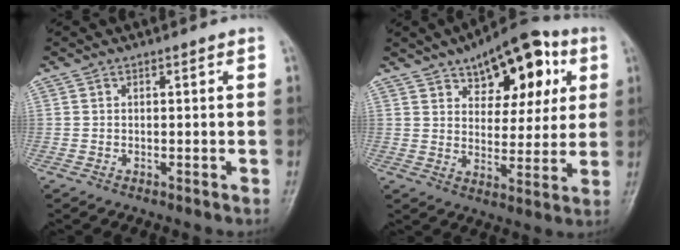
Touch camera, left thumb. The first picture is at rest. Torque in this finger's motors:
{"motor_torque": [0.15, 0.27, 0.23, -0.27, 0.11]}